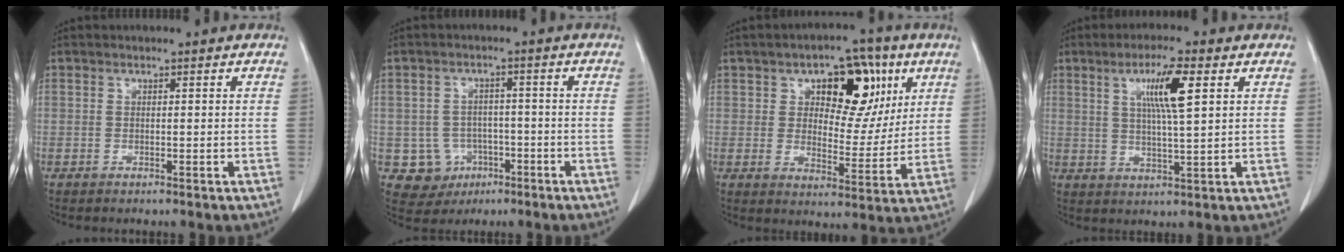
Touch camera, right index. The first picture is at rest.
{"total": 6.3, "force": [-2.0, 5.9, 1.1], "torque": [-0.018, 0.008, -0.020]}
{"total": 13.0, "force": [5.4, 7.0, 9.5], "torque": [-0.123, 0.022, 0.086]}
{"total": 7.6, "force": [2.8, 0.2, 7.0], "torque": [-0.129, 0.000, 0.050]}